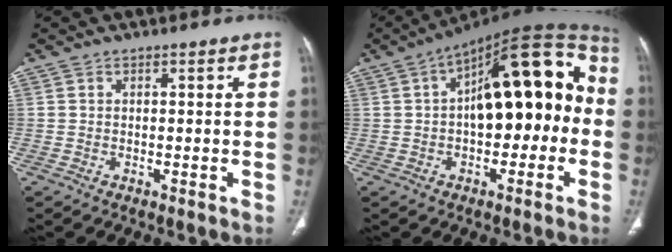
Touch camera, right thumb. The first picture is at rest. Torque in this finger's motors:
{"motor_torque": [-0.49, 1.97, 0.83, 0.70, 0.16]}